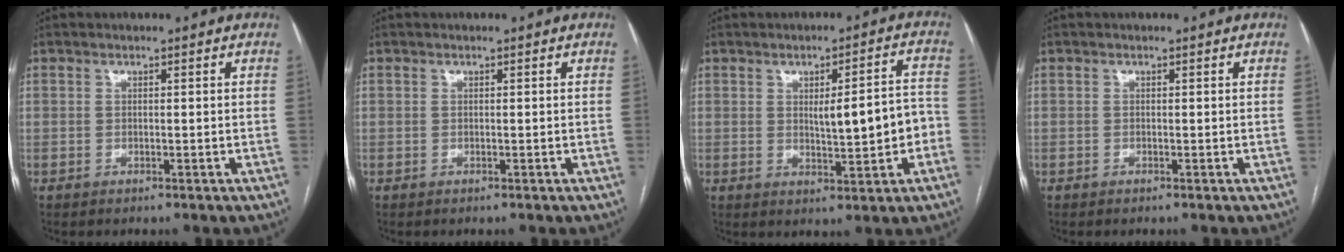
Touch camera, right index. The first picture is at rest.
{"total": 0.0}
{"total": 7.8, "force": [-0.8, 1.6, 7.6], "torque": [-0.104, 0.017, -0.002]}
{"total": 0.0}